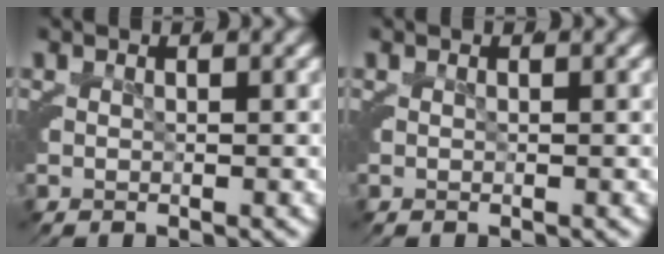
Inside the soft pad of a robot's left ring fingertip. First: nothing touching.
{"total": 0.0}